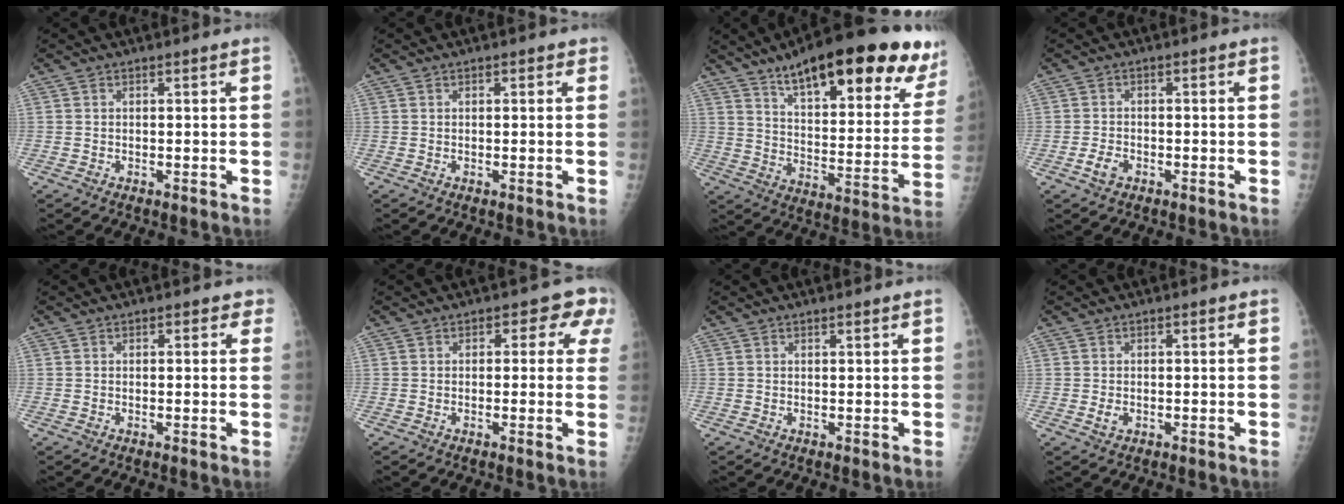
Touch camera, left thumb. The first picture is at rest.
{"total": 0.9, "force": [0.5, 0.6, 0.6], "torque": [0.001, 0.000, 0.001]}
{"total": 28.7, "force": [18.4, 8.1, 20.5], "torque": [-0.258, -0.053, 0.260]}
{"total": 2.6, "force": [-1.3, 1.7, 1.5], "torque": [-0.029, 0.008, -0.023]}
{"total": 1.7, "force": [0.9, 1.2, 0.9], "torque": [0.012, 0.002, 0.002]}
{"total": 4.8, "force": [1.7, 3.2, 3.1], "torque": [0.015, 0.003, 0.003]}
{"total": 0.6, "force": [0.5, 0.2, 0.4], "torque": [-0.007, -0.002, 0.007]}
{"total": 1.4, "force": [-0.3, 1.0, 0.9], "torque": [-0.017, -0.001, -0.005]}